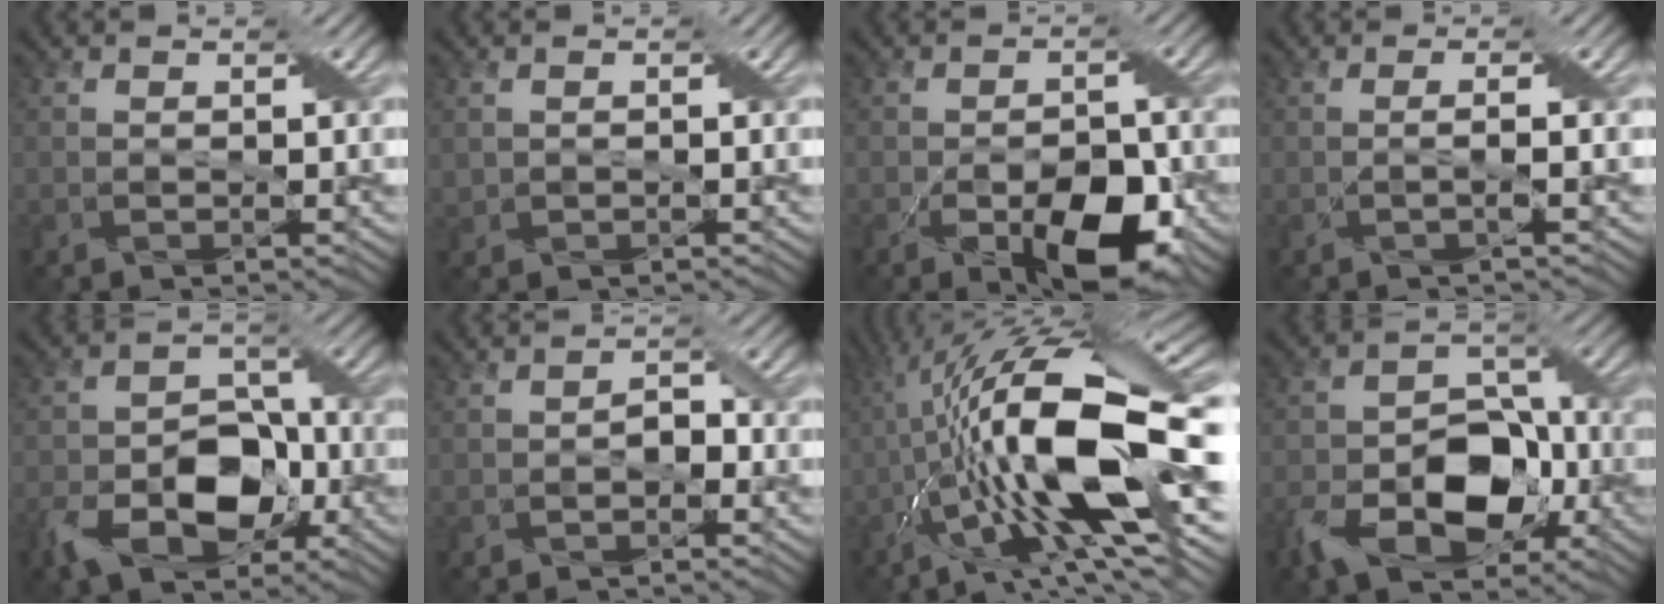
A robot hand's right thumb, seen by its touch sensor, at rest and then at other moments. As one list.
[{"total": 1.2, "force": [0.1, 1.0, 0.7], "torque": [-0.019, 0.001, 0.005]}, {"total": 8.9, "force": [-4.1, 4.1, 6.8], "torque": [-0.114, -0.016, -0.058]}, {"total": 1.8, "force": [-0.1, 0.2, 1.8], "torque": [-0.034, 0.008, -0.011]}, {"total": 11.1, "force": [-4.9, 6.7, 7.4], "torque": [-0.140, -0.008, -0.092]}, {"total": 1.8, "force": [-0.8, 1.0, 1.2], "torque": [-0.022, 0.005, -0.017]}, {"total": 19.5, "force": [-1.6, 7.1, 18.1], "torque": [-0.329, 0.018, -0.041]}, {"total": 12.4, "force": [-5.5, 7.4, 8.2], "torque": [-0.157, -0.017, -0.105]}]